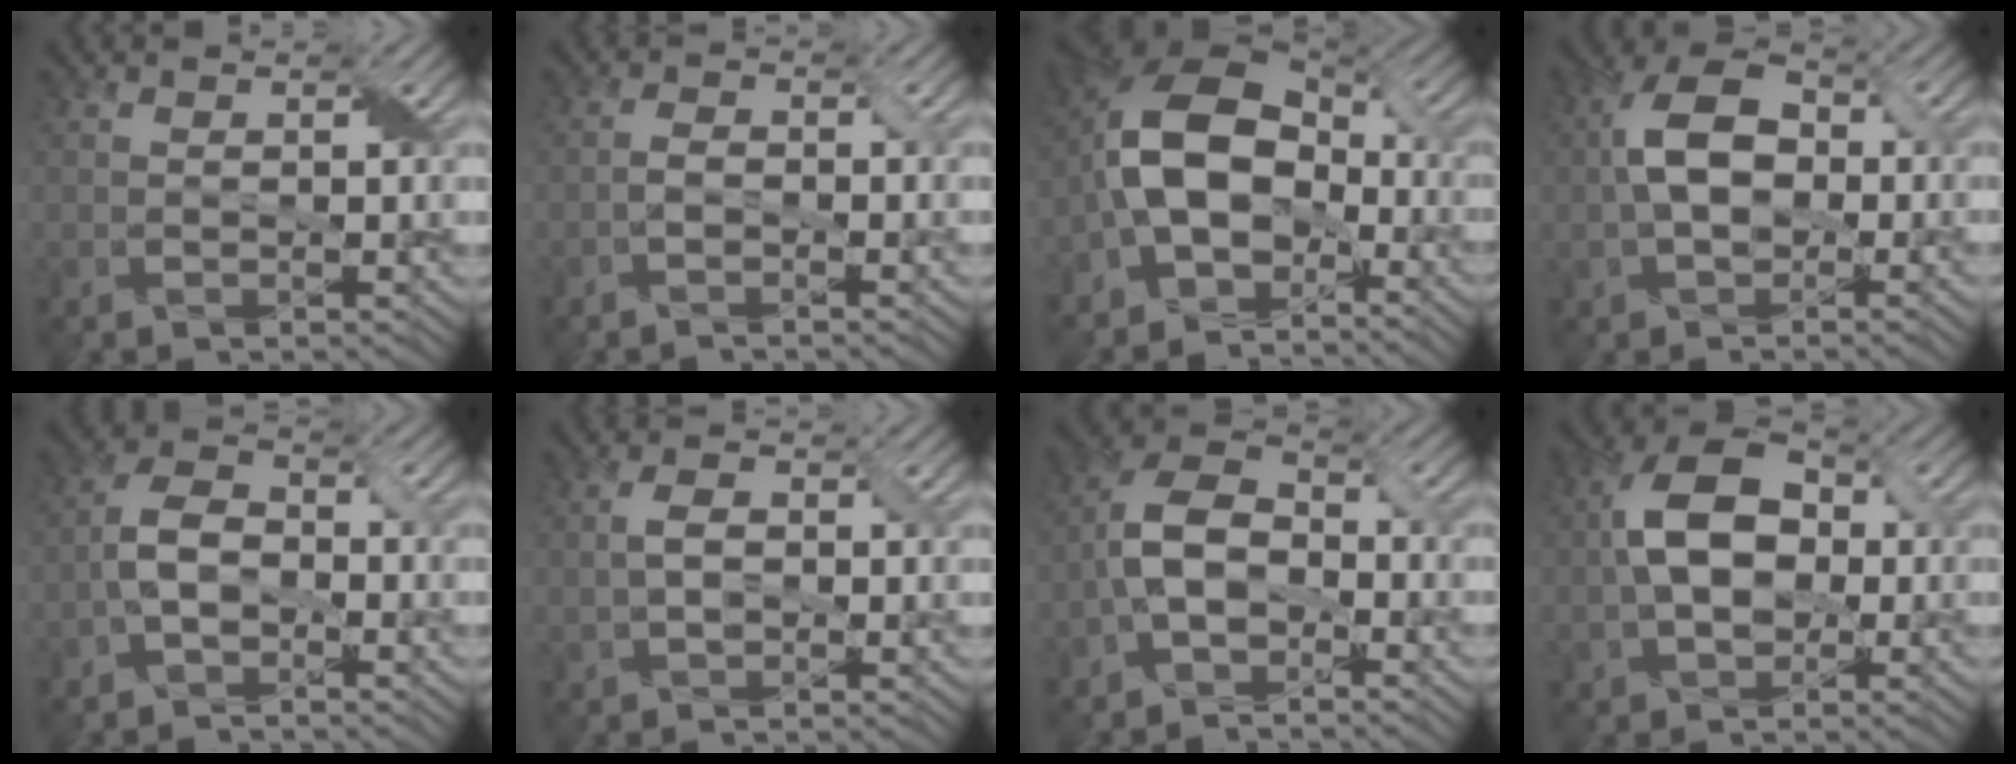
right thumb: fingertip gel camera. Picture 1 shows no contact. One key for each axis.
{"total": 2.0, "fx": -1.0, "fy": 0.6, "fz": 1.6, "tx": -0.033, "ty": 0.007, "tz": -0.023}
{"total": 13.4, "fx": -4.0, "fy": 8.8, "fz": 9.3, "tx": -0.181, "ty": 0.003, "tz": -0.090}
{"total": 8.7, "fx": -0.8, "fy": 5.1, "fz": 7.1, "tx": -0.148, "ty": 0.013, "tz": -0.025}
{"total": 5.1, "fx": -2.2, "fy": 2.9, "fz": 3.6, "tx": -0.073, "ty": 0.012, "tz": -0.051}
{"total": 3.2, "fx": -0.2, "fy": 1.7, "fz": 2.7, "tx": -0.062, "ty": 0.007, "tz": -0.005}
{"total": 7.6, "fx": -2.8, "fy": 4.4, "fz": 5.6, "tx": -0.117, "ty": 0.013, "tz": -0.068}
{"total": 9.8, "fx": -0.3, "fy": 6.1, "fz": 7.7, "tx": -0.165, "ty": 0.015, "tz": -0.017}